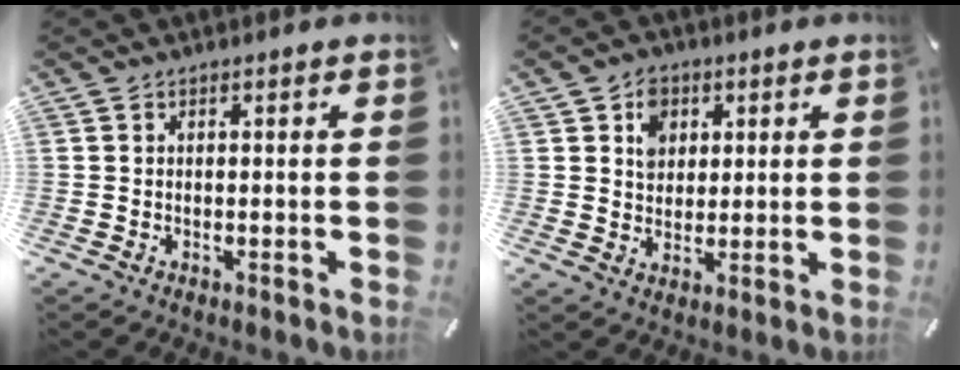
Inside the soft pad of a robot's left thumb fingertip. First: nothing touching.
{"total": 6.0, "force": [2.2, 5.1, 2.2], "torque": [-0.034, 0.003, 0.037]}